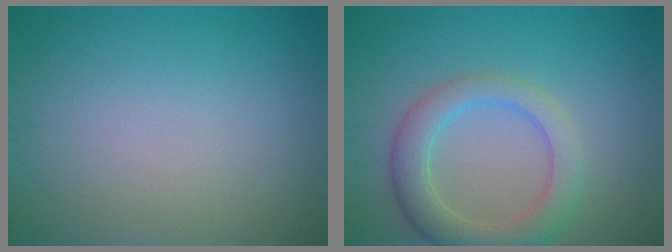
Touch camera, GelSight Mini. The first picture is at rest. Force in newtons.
{"total": 4.6, "press": 4.6, "slide": 0.2}